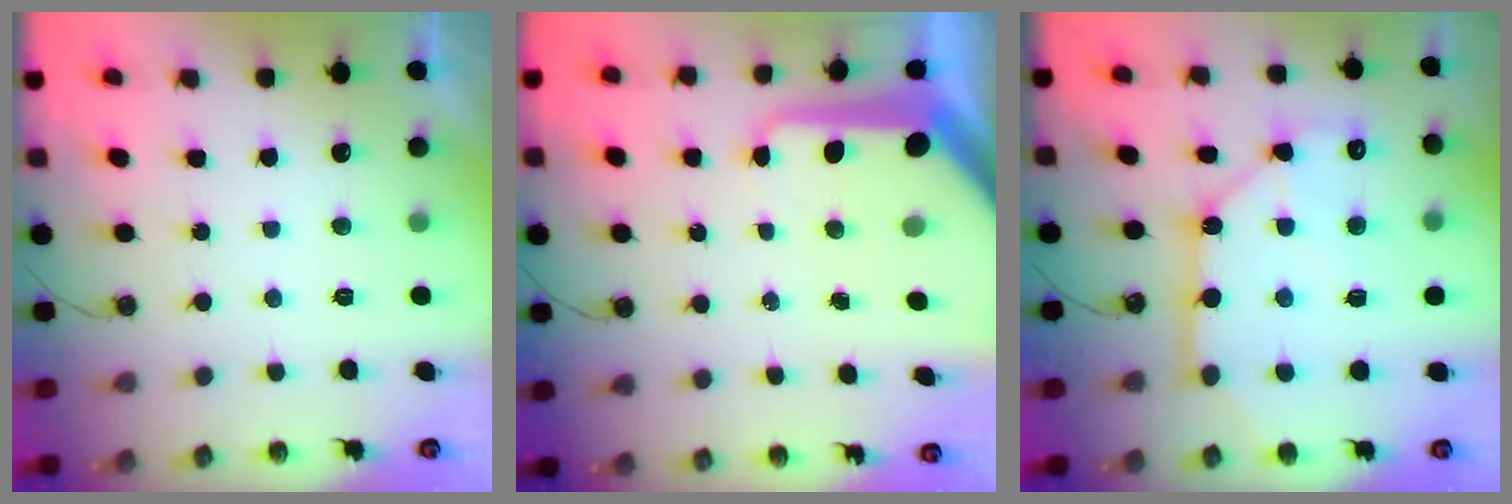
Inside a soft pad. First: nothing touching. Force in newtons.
{"total": 16.4, "press": 16.3, "slide": 1.7}
{"total": 12.9, "press": 12.9, "slide": 0.4}